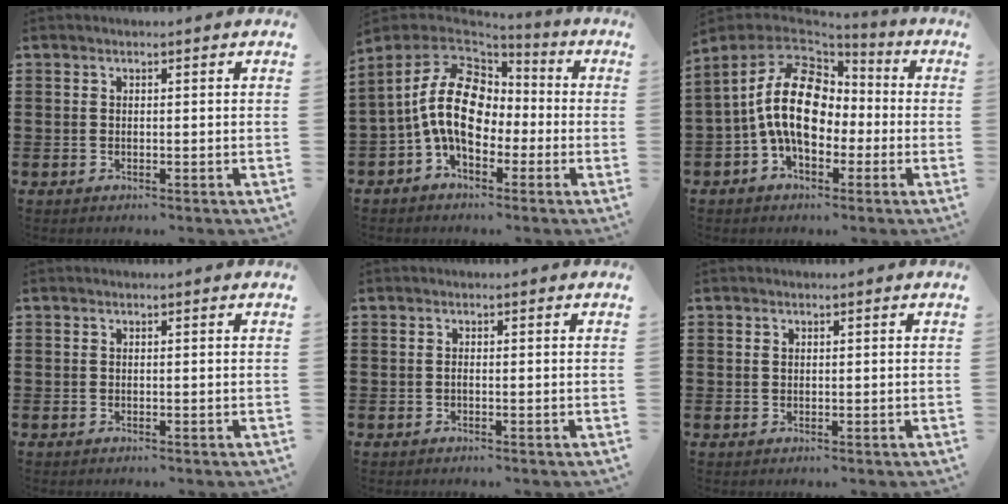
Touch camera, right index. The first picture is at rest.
{"total": 13.6, "force": [-0.6, 8.4, 10.6], "torque": [-0.248, 0.013, -0.017]}
{"total": 14.0, "force": [-0.2, 8.5, 11.1], "torque": [-0.249, 0.007, -0.011]}
{"total": 0.0}
{"total": 0.5, "force": [-0.2, 0.1, 0.4], "torque": [-0.010, -0.003, -0.004]}
{"total": 0.7, "force": [0.2, 0.6, 0.2], "torque": [-0.007, 0.004, 0.005]}